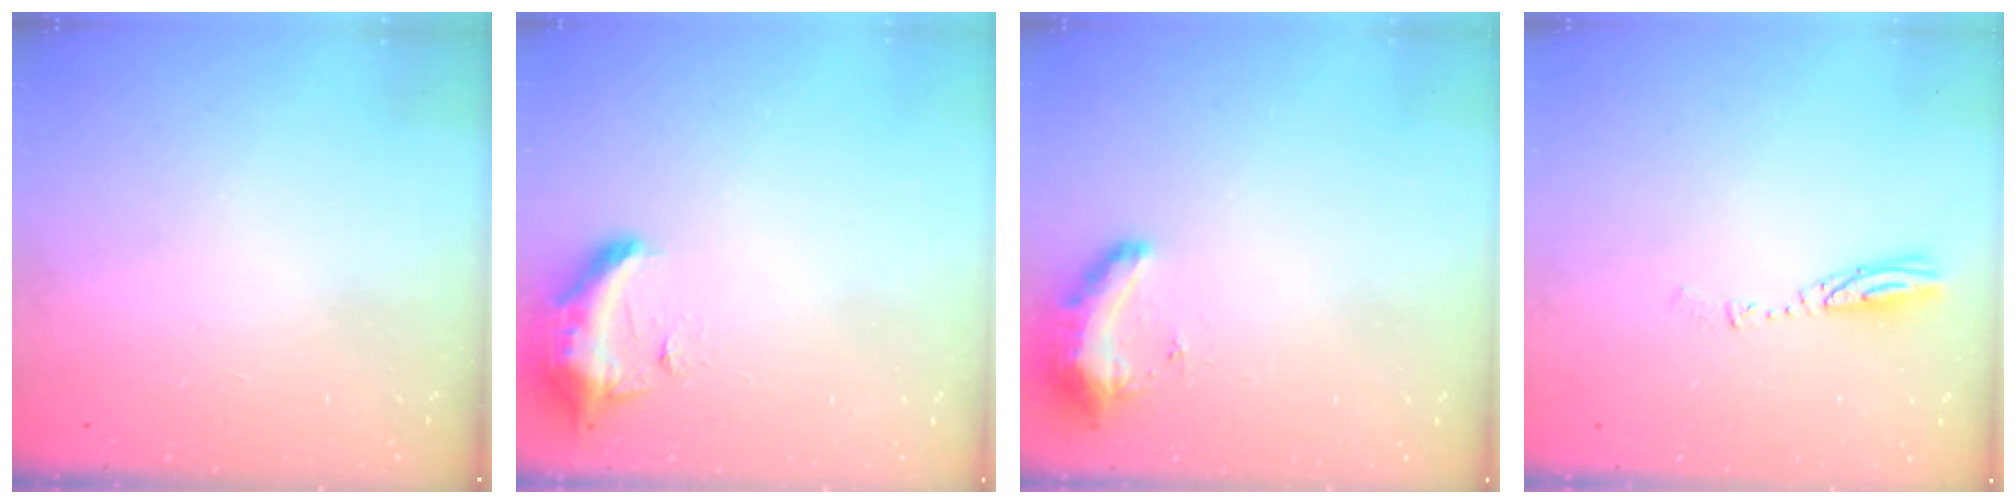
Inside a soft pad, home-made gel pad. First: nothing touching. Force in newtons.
{"total": 15.9, "press": 11.4, "slide": 11.1}
{"total": 8.8, "press": 8.8, "slide": 0.7}
{"total": 3.6, "press": 3.5, "slide": 0.4}